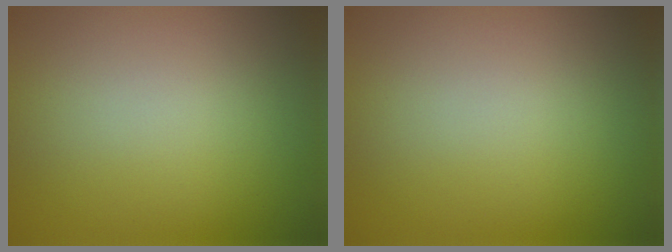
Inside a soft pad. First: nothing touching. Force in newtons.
{"total": 0.0}